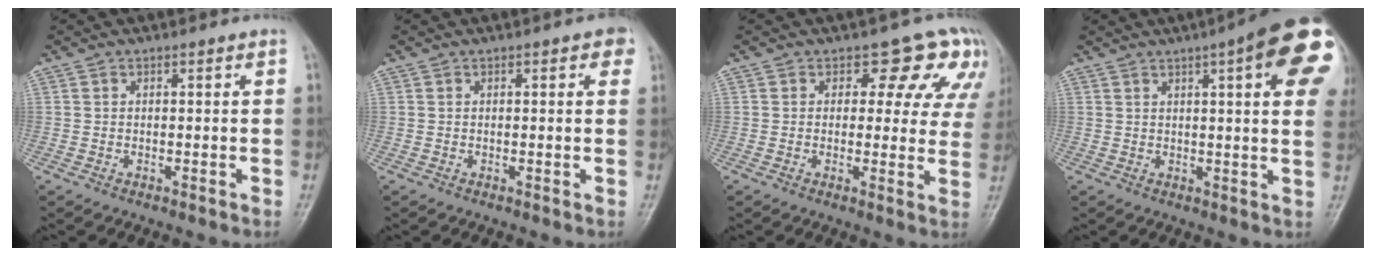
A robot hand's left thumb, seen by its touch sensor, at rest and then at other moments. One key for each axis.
{"total": 2.3, "fx": 1.0, "fy": 0.9, "fz": 1.8, "tx": -0.012, "ty": 0.001, "tz": 0.007}
{"total": 9.0, "fx": 5.3, "fy": 5.5, "fz": 4.7, "tx": -0.009, "ty": -0.022, "tz": 0.045}
{"total": 18.5, "fx": 7.1, "fy": 4.0, "fz": 16.6, "tx": -0.200, "ty": 0.000, "tz": 0.082}